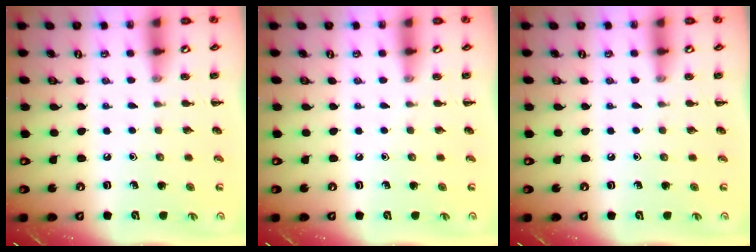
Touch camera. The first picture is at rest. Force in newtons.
{"total": 0.0}
{"total": 0.0}